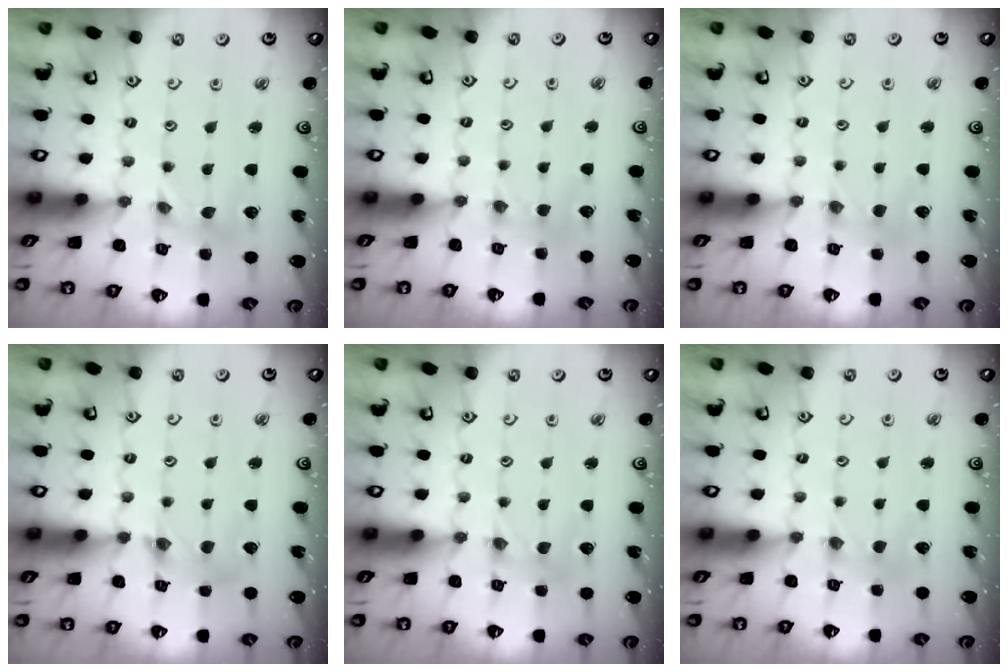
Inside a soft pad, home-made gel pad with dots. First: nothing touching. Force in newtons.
{"total": 1.9, "press": 1.8, "slide": 0.3}
{"total": 1.7, "press": 1.6, "slide": 0.4}
{"total": 4.2, "press": 4.2, "slide": 0.4}
{"total": 0.0}
{"total": 1.7, "press": 1.6, "slide": 0.4}